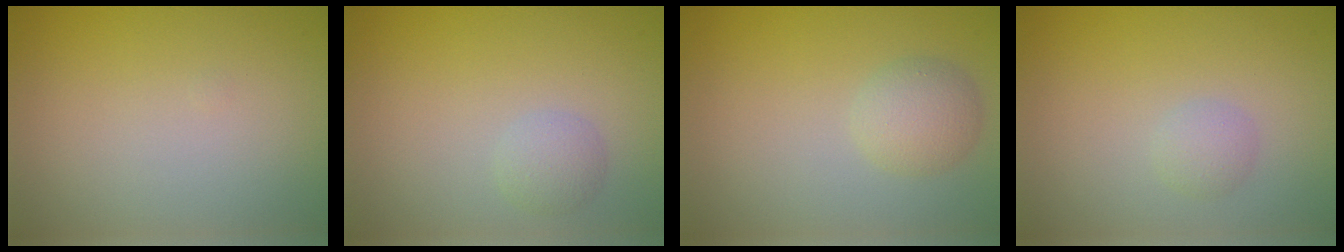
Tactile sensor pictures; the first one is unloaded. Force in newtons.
{"total": 1.6, "press": 1.6, "slide": 0.0}
{"total": 2.7, "press": 2.7, "slide": 0.1}
{"total": 1.3, "press": 1.3, "slide": 0.0}